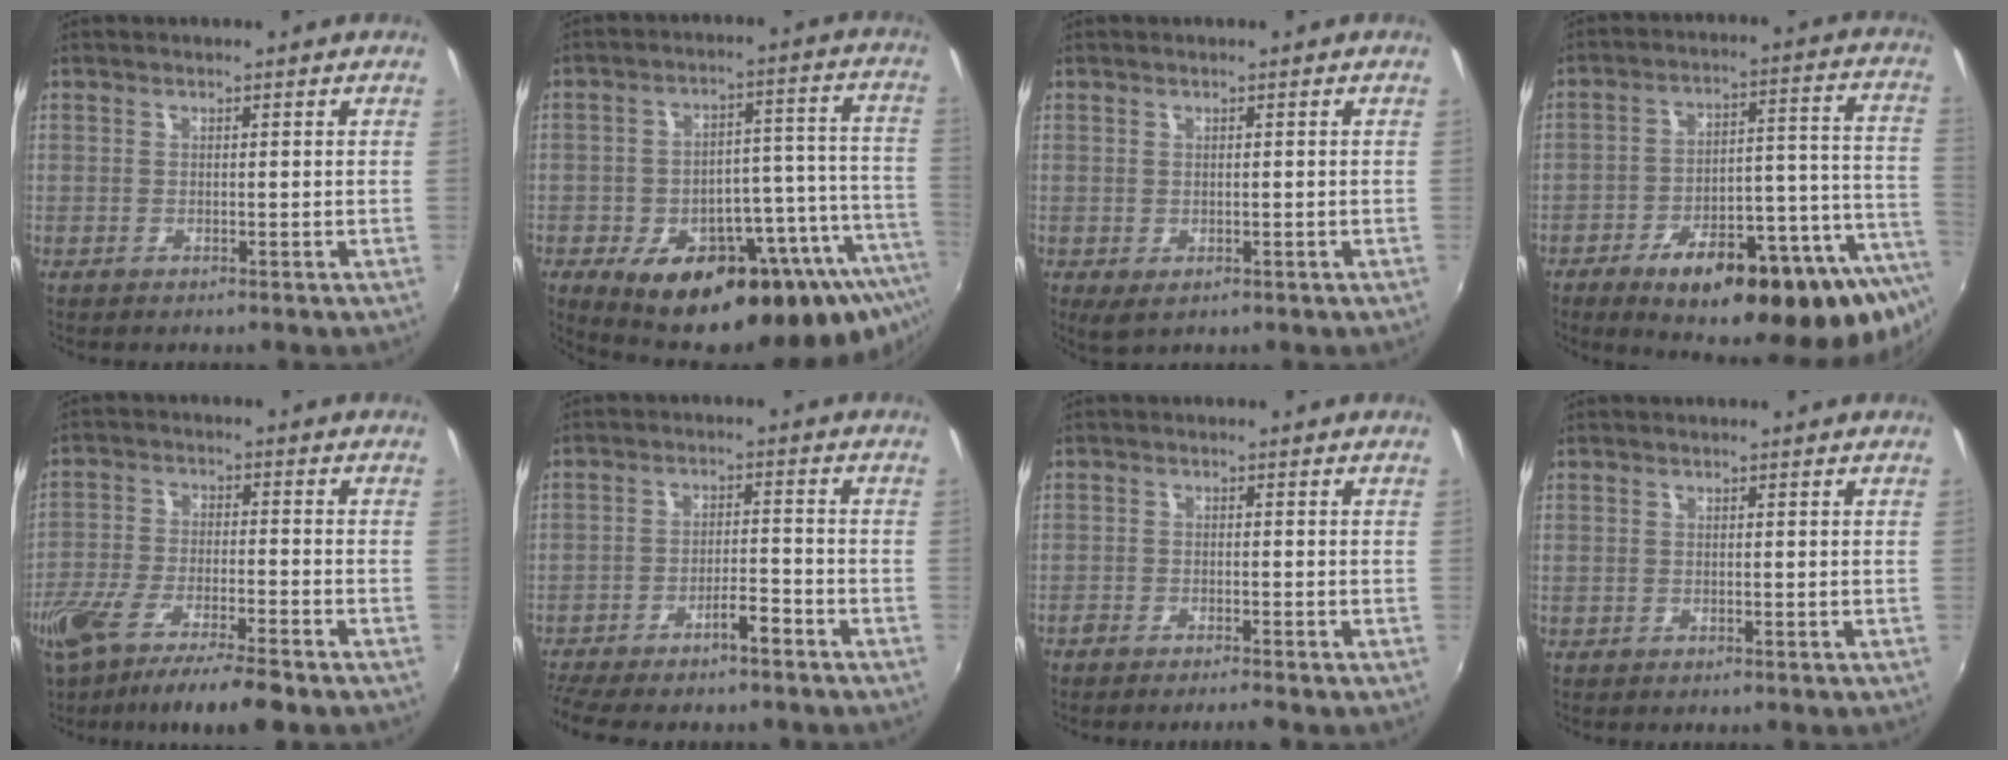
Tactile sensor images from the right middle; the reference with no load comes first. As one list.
[{"total": 26.8, "force": [-17.4, 10.0, 17.8], "torque": [-0.248, -0.018, -0.232]}, {"total": 17.6, "force": [-3.7, 12.4, 11.9], "torque": [-0.261, -0.031, -0.010]}, {"total": 25.2, "force": [-15.2, 7.2, 18.8], "torque": [-0.247, -0.006, -0.202]}, {"total": 13.0, "force": [-9.9, 1.7, 8.4], "torque": [-0.174, -0.039, -0.174]}, {"total": 7.0, "force": [-5.9, 0.6, 3.6], "torque": [-0.078, 0.004, -0.098]}, {"total": 2.9, "force": [-2.7, 0.1, 1.1], "torque": [-0.041, -0.010, -0.053]}, {"total": 0.0}]